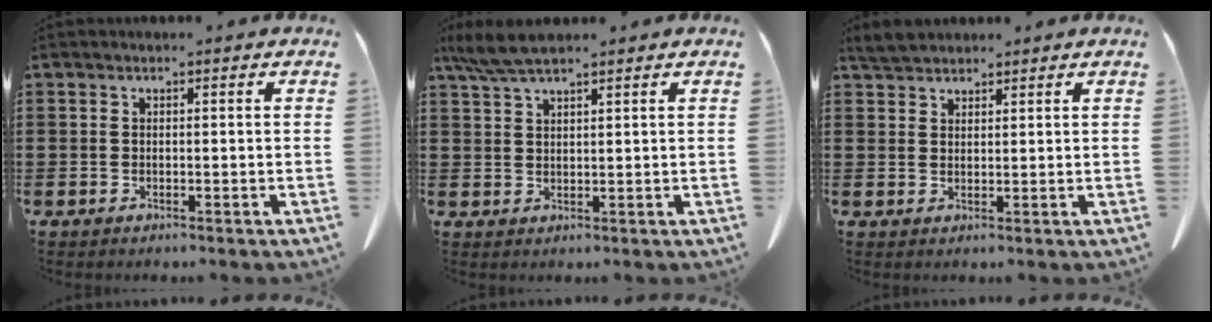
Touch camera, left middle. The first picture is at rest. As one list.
[{"total": 4.9, "force": [3.8, 0.6, 3.0], "torque": [-0.068, -0.004, 0.071]}, {"total": 2.9, "force": [2.8, 0.7, 0.7], "torque": [-0.021, 0.001, 0.055]}]